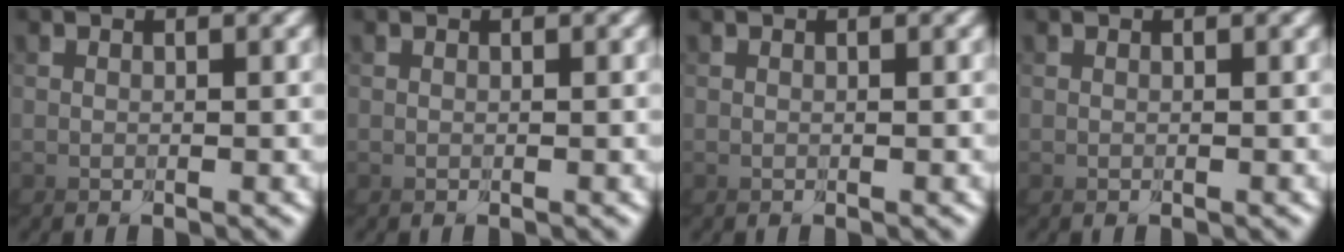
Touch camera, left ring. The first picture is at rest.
{"total": 0.0}
{"total": 0.0}
{"total": 0.0}